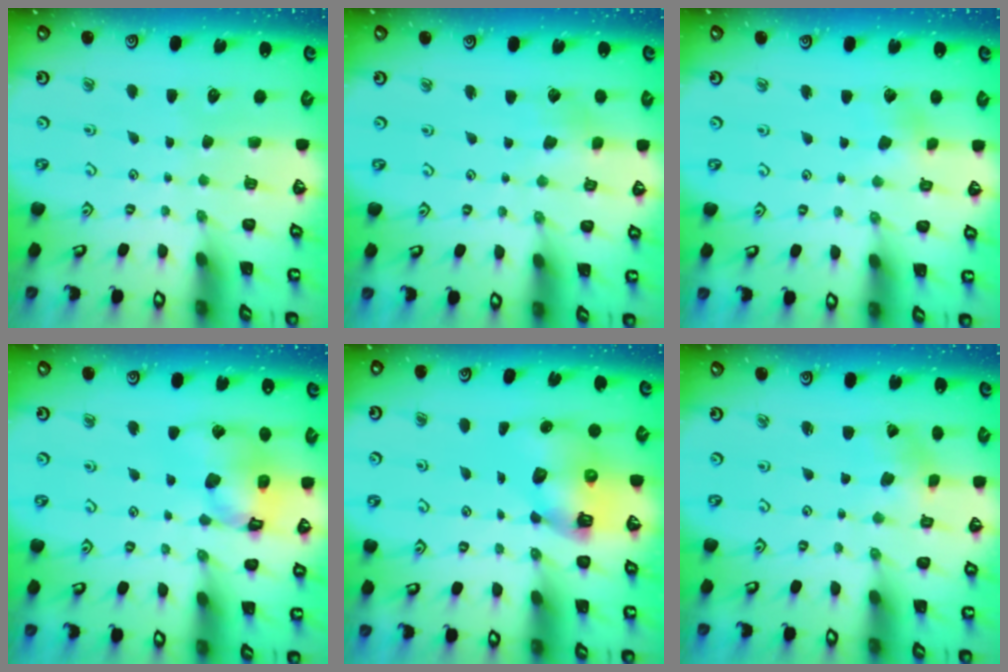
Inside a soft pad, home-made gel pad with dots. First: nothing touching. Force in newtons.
{"total": 2.1, "press": 2.1, "slide": 0.3}
{"total": 2.4, "press": 2.4, "slide": 0.6}
{"total": 13.2, "press": 13.1, "slide": 1.8}
{"total": 8.9, "press": 8.9, "slide": 1.1}
{"total": 1.1, "press": 1.1, "slide": 0.2}